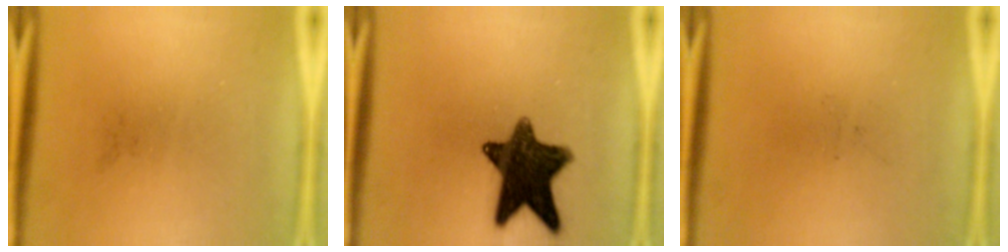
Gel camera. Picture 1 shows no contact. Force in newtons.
{"total": 13.0}
{"total": 0.0}